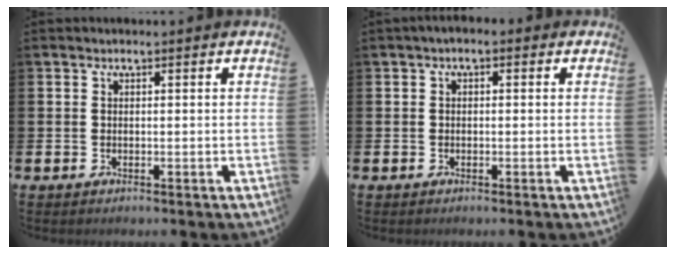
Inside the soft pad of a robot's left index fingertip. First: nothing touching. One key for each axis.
{"total": 1.1, "fx": -0.5, "fy": 0.8, "fz": 0.7, "tx": -0.014, "ty": 0.006, "tz": -0.012}